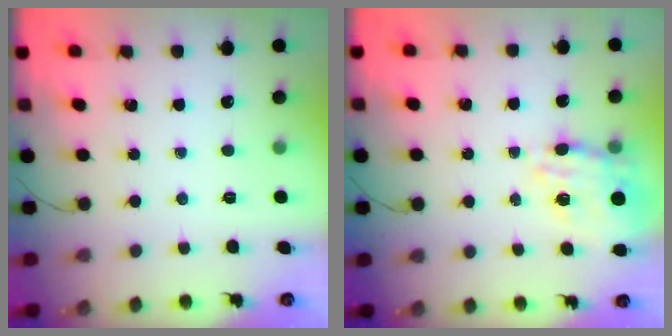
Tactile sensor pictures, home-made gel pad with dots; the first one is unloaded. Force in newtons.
{"total": 12.5, "press": 12.0, "slide": 3.4}